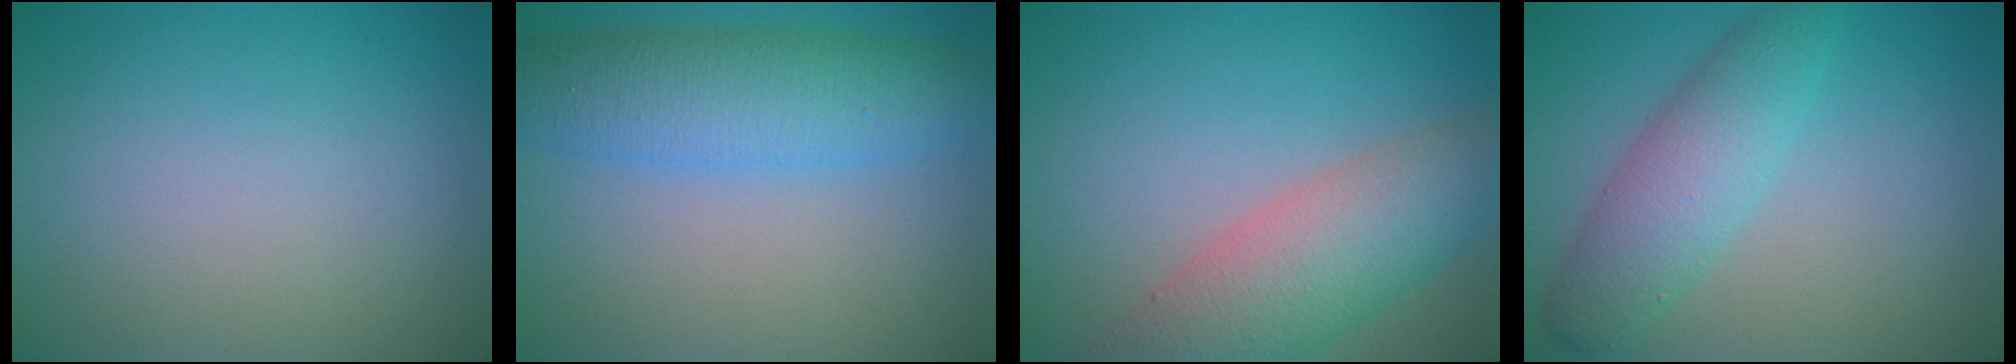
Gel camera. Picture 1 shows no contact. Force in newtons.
{"total": 6.6, "press": 6.6, "slide": 0.1}
{"total": 7.4, "press": 7.4, "slide": 0.3}
{"total": 4.6, "press": 4.6, "slide": 0.1}